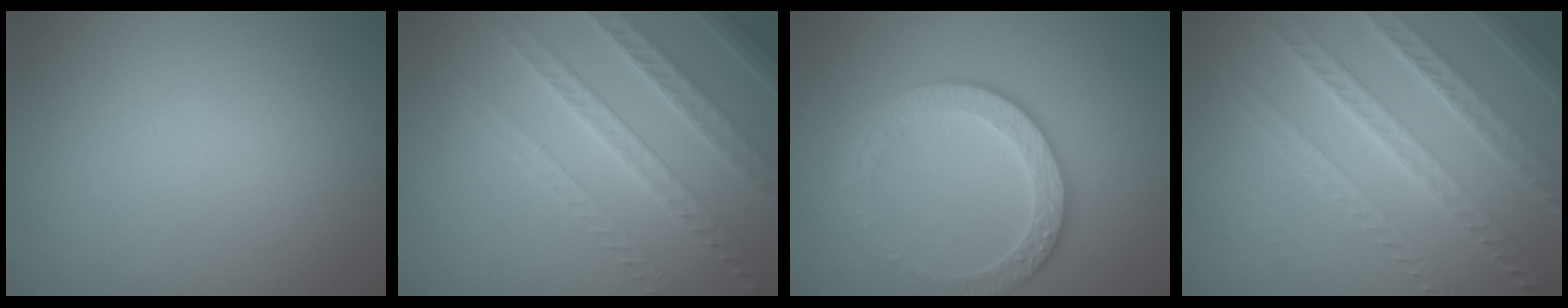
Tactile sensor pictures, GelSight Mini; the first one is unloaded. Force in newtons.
{"total": 4.4, "press": 4.2, "slide": 1.5}
{"total": 3.2, "press": 2.8, "slide": 1.6}
{"total": 7.4, "press": 5.3, "slide": 5.2}